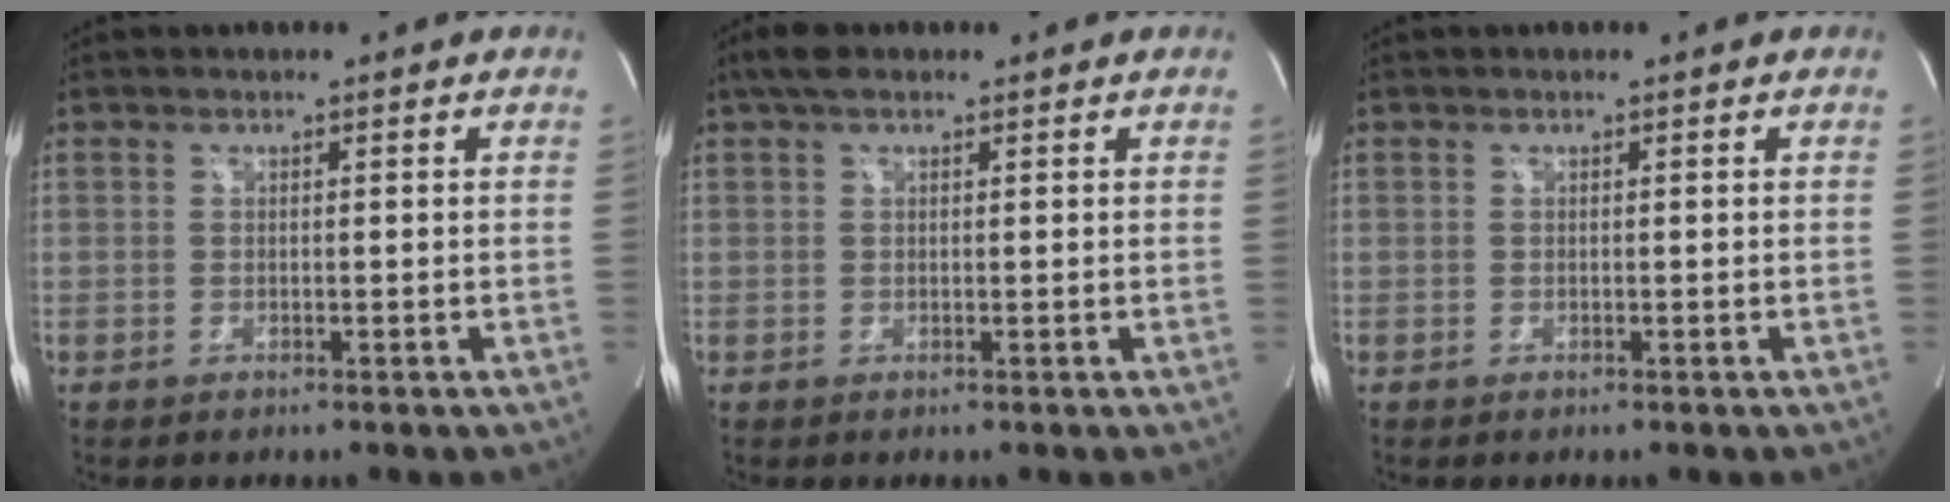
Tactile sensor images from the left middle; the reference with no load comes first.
{"total": 3.0, "force": [2.0, 1.1, 2.0], "torque": [-0.045, 0.026, 0.038]}
{"total": 0.0}